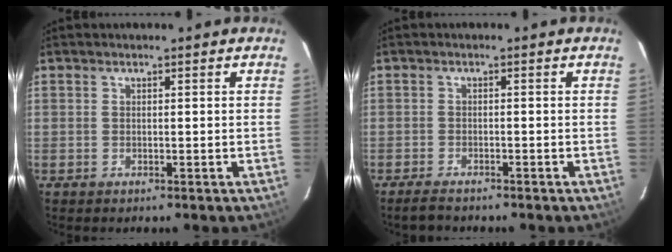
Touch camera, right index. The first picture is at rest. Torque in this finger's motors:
{"motor_torque": [0.06, -0.01, 0.00, 0.01]}